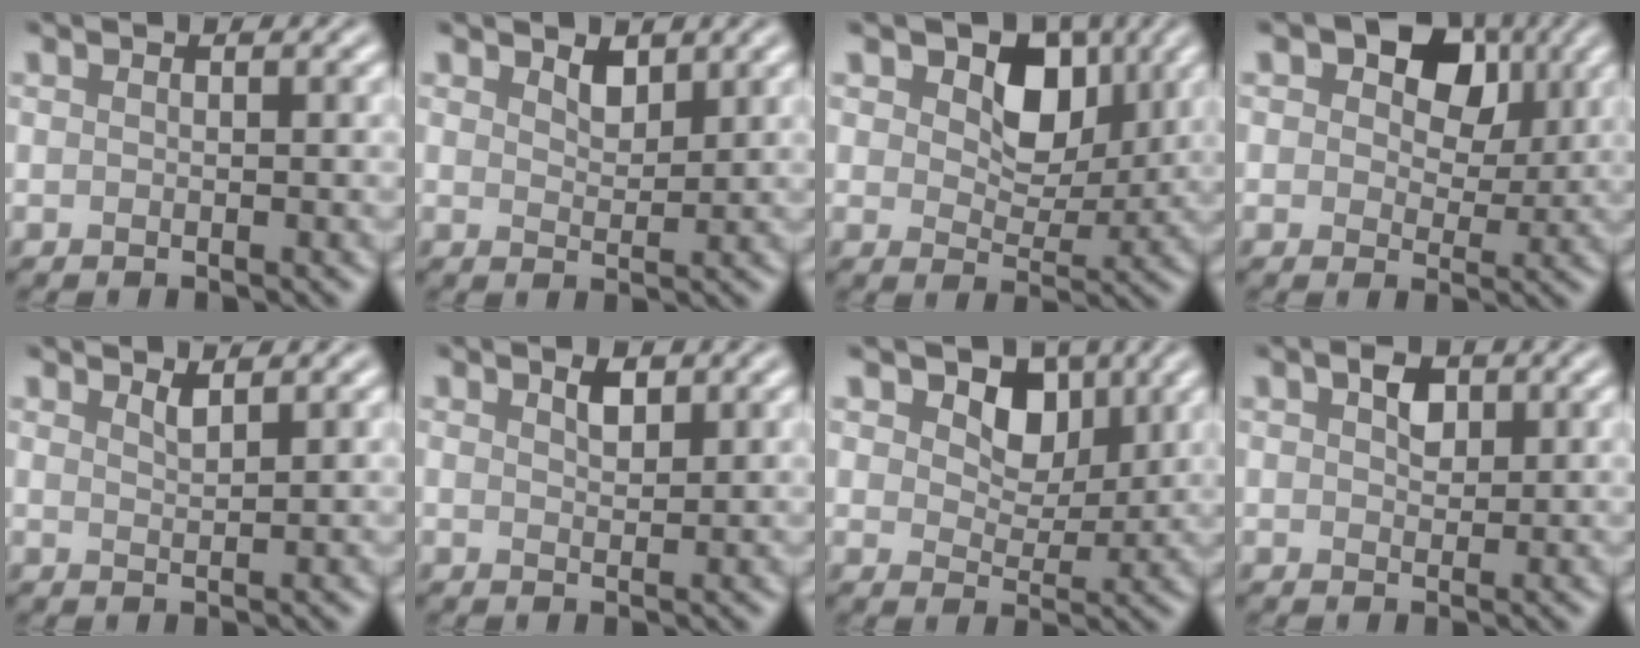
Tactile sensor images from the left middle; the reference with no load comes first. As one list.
[{"total": 1.3, "force": [1.3, 0.3, 0.2], "torque": [-0.010, 0.002, 0.028]}, {"total": 4.7, "force": [2.0, 3.2, 2.8], "torque": [-0.052, -0.004, 0.028]}, {"total": 6.0, "force": [2.5, 4.0, 3.7], "torque": [-0.054, 0.009, 0.023]}, {"total": 1.1, "force": [1.0, 0.2, 0.4], "torque": [-0.001, 0.006, 0.018]}, {"total": 1.2, "force": [1.0, 0.2, 0.5], "torque": [-0.011, 0.006, 0.020]}, {"total": 3.6, "force": [1.9, 2.5, 1.8], "torque": [-0.038, -0.001, 0.026]}, {"total": 1.5, "force": [0.9, 0.9, 0.8], "torque": [-0.014, 0.008, 0.020]}]